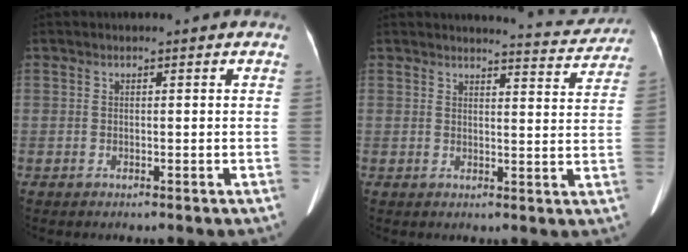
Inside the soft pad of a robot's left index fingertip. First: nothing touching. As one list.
[{"total": 7.6, "force": [7.6, 0.2, 0.2], "torque": [-0.002, -0.018, 0.078]}]